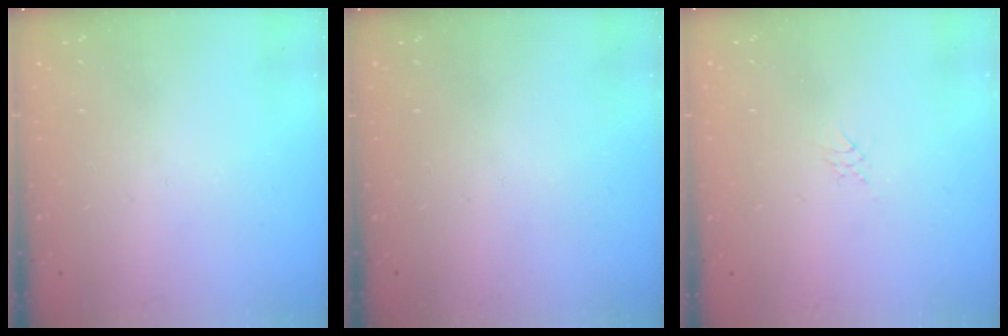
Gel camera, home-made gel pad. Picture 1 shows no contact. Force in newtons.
{"total": 0.0}
{"total": 2.2, "press": 2.2, "slide": 0.4}